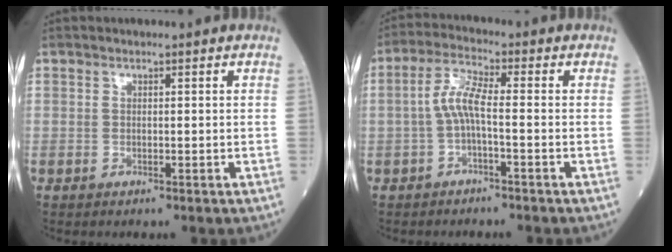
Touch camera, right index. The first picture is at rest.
{"total": 4.9, "force": [-0.9, 0.7, 4.8], "torque": [-0.098, 0.015, -0.021]}